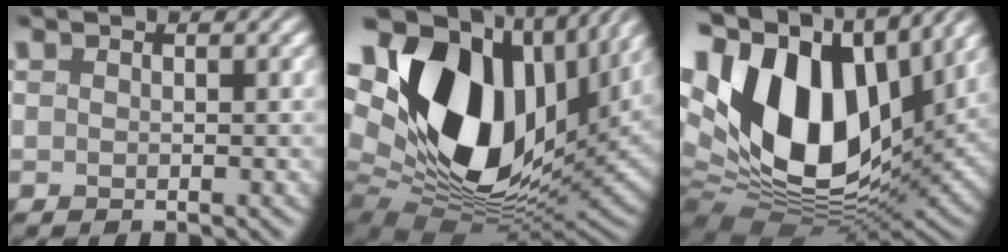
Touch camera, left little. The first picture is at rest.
{"total": 20.6, "force": [4.1, 13.8, 14.8], "torque": [-0.298, -0.016, 0.093]}
{"total": 18.6, "force": [3.1, 12.1, 13.7], "torque": [-0.288, -0.011, 0.057]}